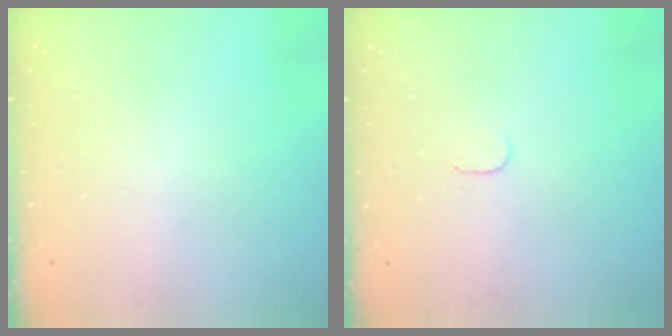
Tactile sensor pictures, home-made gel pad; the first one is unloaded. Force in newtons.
{"total": 3.0, "press": 3.0, "slide": 0.3}